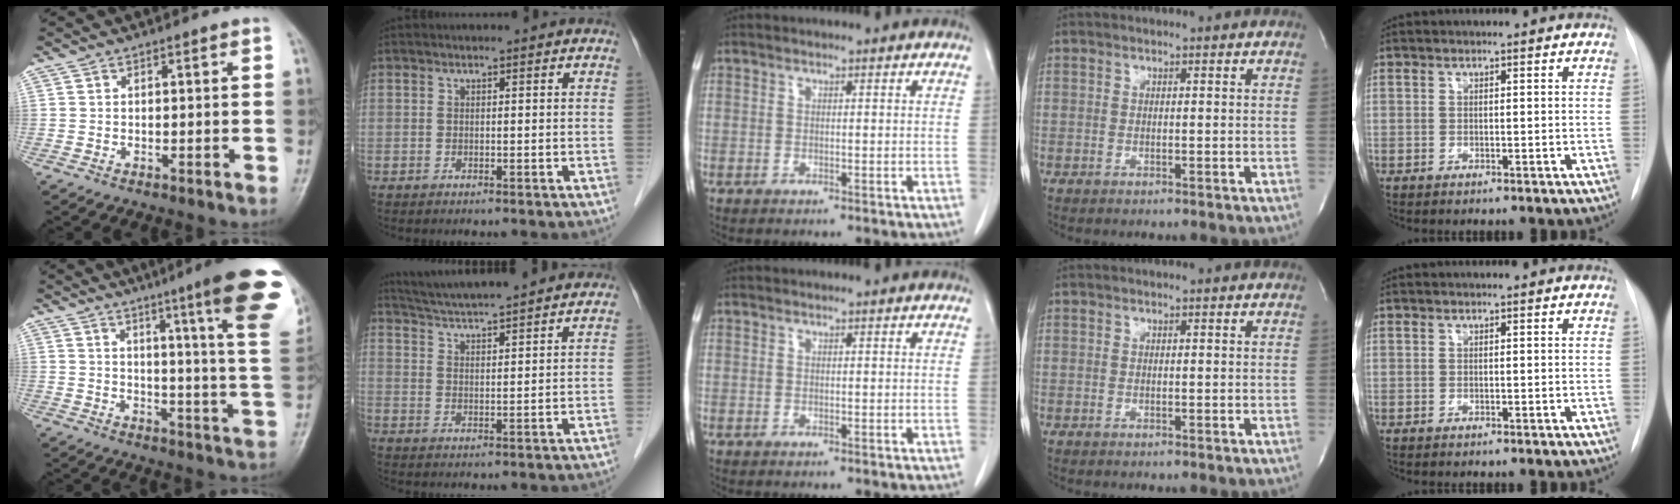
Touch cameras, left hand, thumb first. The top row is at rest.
{"thumb": {"total": 21.0, "force": [11.8, 1.0, 17.4], "torque": [-0.207, -0.061, 0.139]}, "index": {"total": 16.1, "force": [14.5, 0.7, 7.0], "torque": [-0.122, 0.027, 0.206]}}